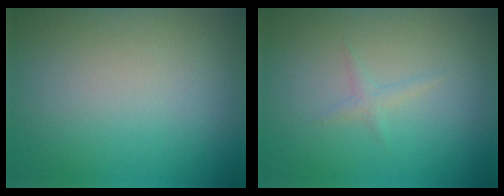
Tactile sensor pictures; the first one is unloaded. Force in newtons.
{"total": 0.9, "press": 0.9, "slide": 0.0}